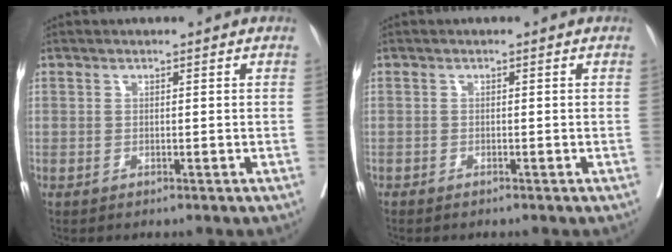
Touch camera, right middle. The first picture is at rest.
{"total": 0.0}